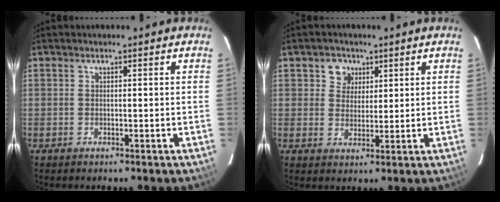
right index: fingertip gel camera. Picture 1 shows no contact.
{"total": 4.3, "force": [1.9, 3.7, 0.8], "torque": [-0.002, 0.011, 0.035]}